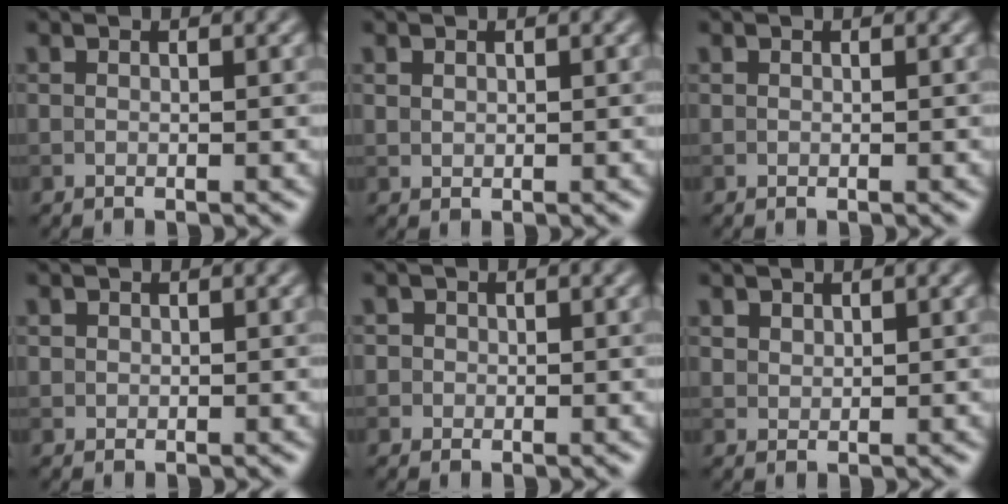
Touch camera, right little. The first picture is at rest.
{"total": 0.7, "force": [0.4, 0.5, 0.2], "torque": [-0.003, -0.003, 0.012]}
{"total": 0.0}
{"total": 0.6, "force": [0.2, 0.5, 0.0], "torque": [0.005, -0.004, 0.008]}
{"total": 1.4, "force": [0.3, 1.3, 0.3], "torque": [0.010, 0.002, 0.003]}
{"total": 1.2, "force": [0.9, 0.7, 0.2], "torque": [-0.006, -0.005, 0.026]}